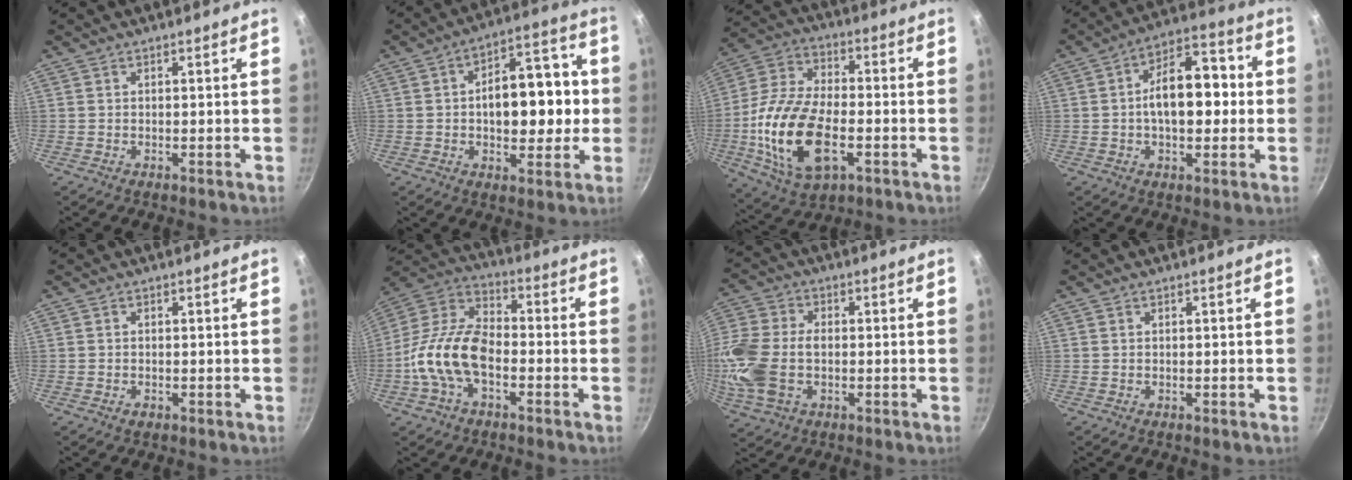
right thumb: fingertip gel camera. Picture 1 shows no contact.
{"total": 15.9, "force": [-0.5, 9.3, 12.9], "torque": [-0.139, 0.035, -0.013]}
{"total": 20.3, "force": [-4.7, 10.9, 16.5], "torque": [-0.325, 0.018, -0.089]}
{"total": 14.2, "force": [-0.2, 8.2, 11.5], "torque": [-0.135, 0.036, -0.016]}
{"total": 1.1, "force": [-0.6, 0.8, 0.6], "torque": [-0.008, 0.001, -0.010]}
{"total": 14.9, "force": [-4.2, 8.5, 11.5], "torque": [-0.199, 0.048, -0.098]}
{"total": 15.3, "force": [-2.1, 10.2, 11.2], "torque": [-0.247, 0.021, -0.048]}
{"total": 0.0}